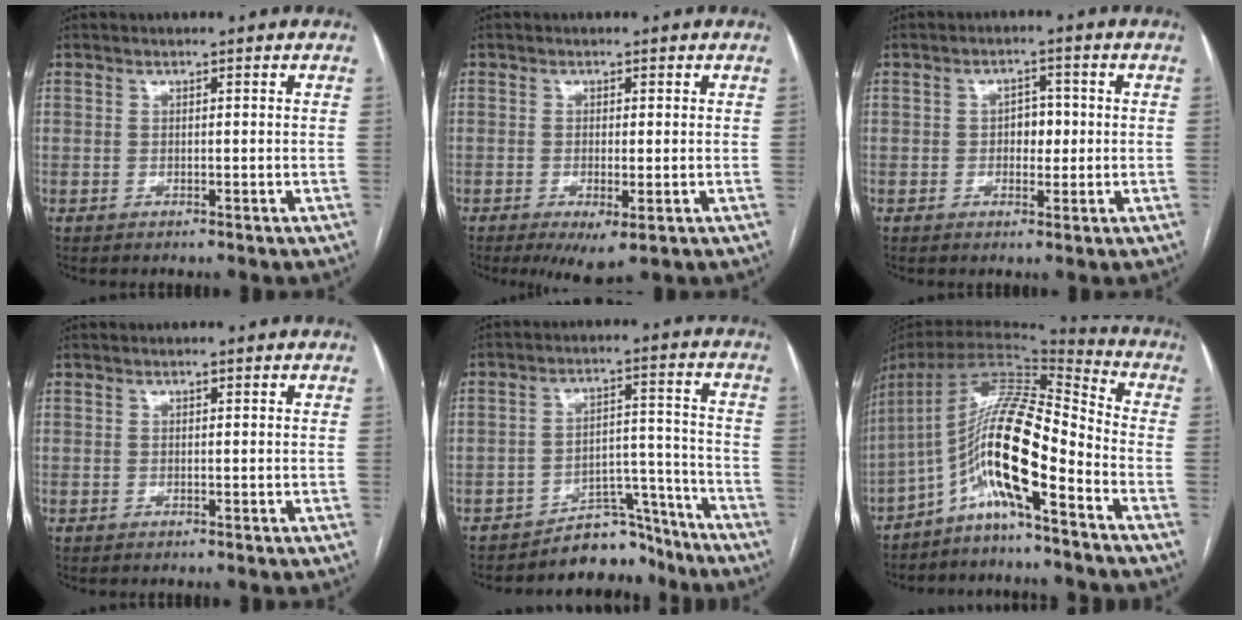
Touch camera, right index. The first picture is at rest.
{"total": 4.5, "force": [-1.8, 1.1, 3.9], "torque": [-0.062, -0.012, -0.021]}
{"total": 3.4, "force": [-0.1, 2.1, 2.6], "torque": [-0.034, 0.008, 0.000]}
{"total": 0.0}
{"total": 7.8, "force": [-7.3, 2.9, 0.1], "torque": [0.020, 0.064, -0.114]}
{"total": 14.9, "force": [-6.6, 1.9, 13.3], "torque": [-0.247, 0.027, -0.118]}